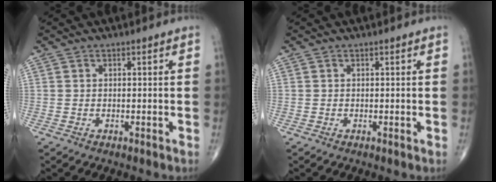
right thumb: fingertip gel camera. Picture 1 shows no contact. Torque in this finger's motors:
{"motor_torque": [-0.20, -0.09, 0.22, 0.17, 0.03]}